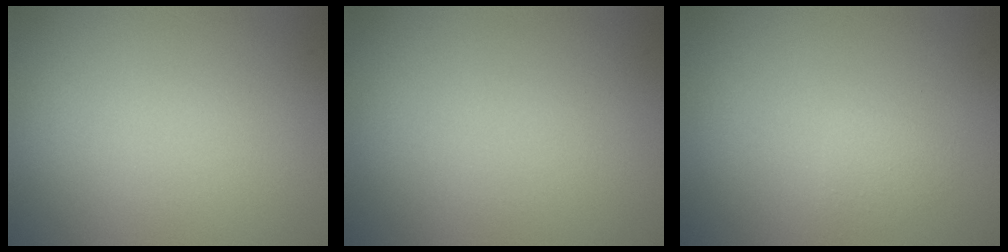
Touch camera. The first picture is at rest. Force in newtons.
{"total": 0.0}
{"total": 1.1, "press": 1.1, "slide": 0.0}